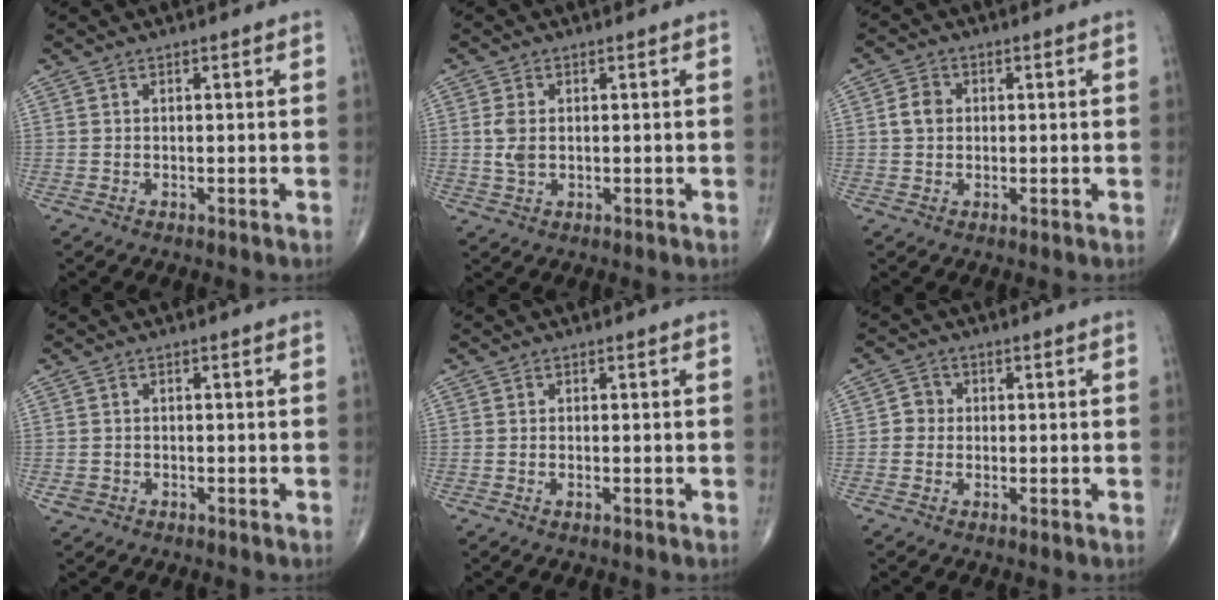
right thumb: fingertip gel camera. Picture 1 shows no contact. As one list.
[{"total": 3.3, "force": [0.2, 2.0, 2.6], "torque": [-0.059, 0.000, 0.005]}, {"total": 3.5, "force": [0.3, 2.9, 2.0], "torque": [-0.029, 0.006, 0.001]}, {"total": 1.6, "force": [-0.7, 1.4, 0.5], "torque": [-0.005, 0.005, -0.011]}, {"total": 0.8, "force": [-0.4, 0.2, 0.7], "torque": [-0.015, 0.000, -0.008]}, {"total": 2.8, "force": [-0.3, 2.6, 0.9], "torque": [0.004, 0.008, -0.012]}]